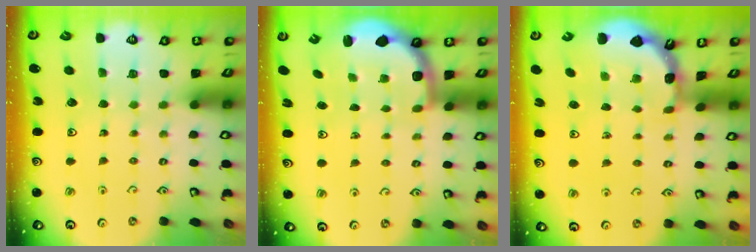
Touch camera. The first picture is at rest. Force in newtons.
{"total": 2.1, "press": 1.9, "slide": 1.0}
{"total": 1.7, "press": 1.6, "slide": 0.1}